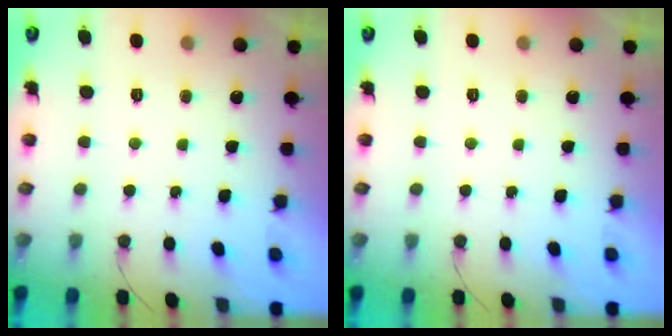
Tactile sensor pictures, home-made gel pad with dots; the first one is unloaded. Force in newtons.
{"total": 0.0}